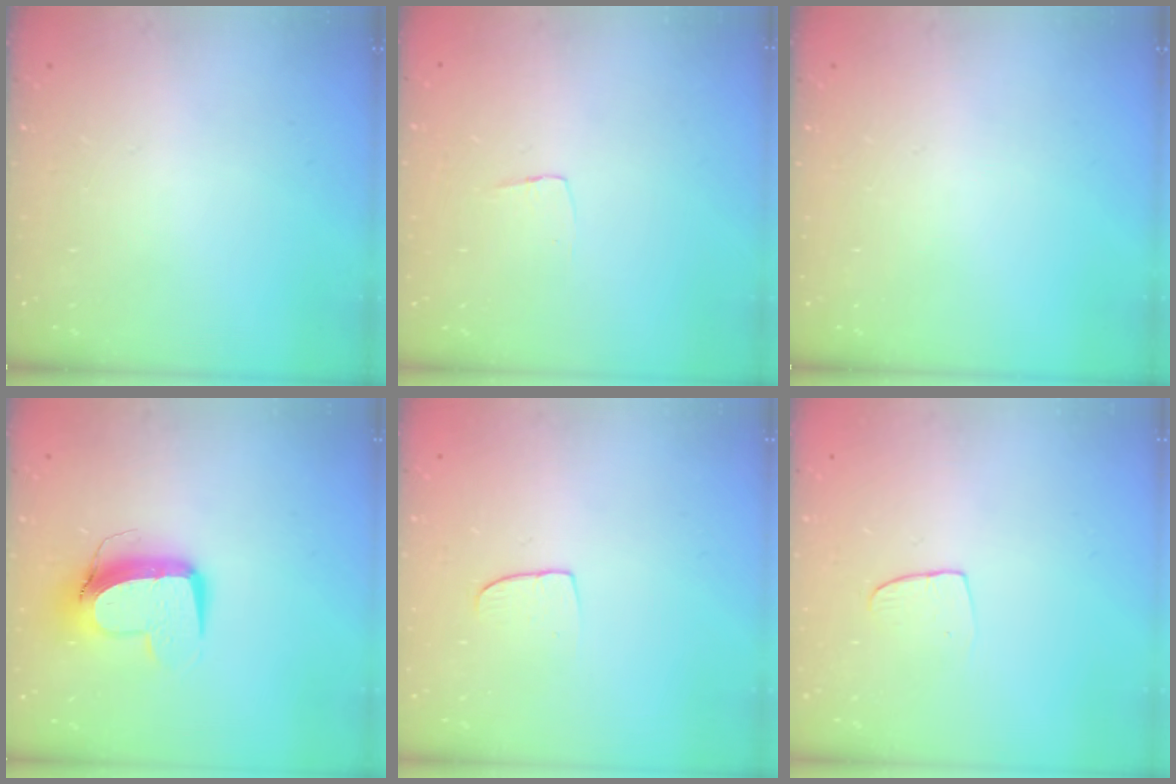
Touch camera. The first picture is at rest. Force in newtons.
{"total": 3.3, "press": 3.3, "slide": 0.2}
{"total": 0.0}
{"total": 11.5, "press": 11.5, "slide": 1.4}
{"total": 6.4, "press": 6.4, "slide": 0.5}
{"total": 5.8, "press": 5.7, "slide": 0.4}